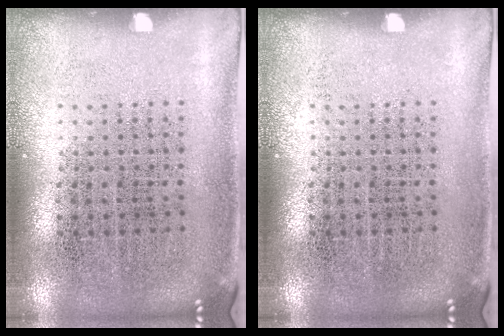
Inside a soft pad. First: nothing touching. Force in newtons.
{"total": 0.0}